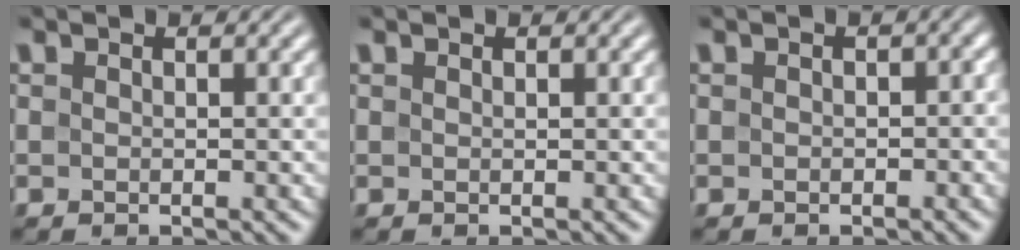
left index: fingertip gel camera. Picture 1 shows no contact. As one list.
[{"total": 0.0}, {"total": 1.0, "force": [-0.2, 0.7, 0.6], "torque": [-0.006, -0.003, -0.003]}]